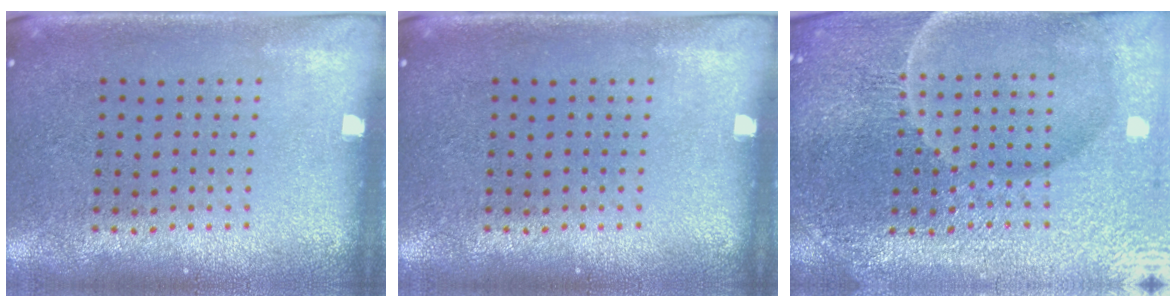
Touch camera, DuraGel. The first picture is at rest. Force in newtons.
{"total": 0.0}
{"total": 5.8, "press": 5.3, "slide": 2.3}